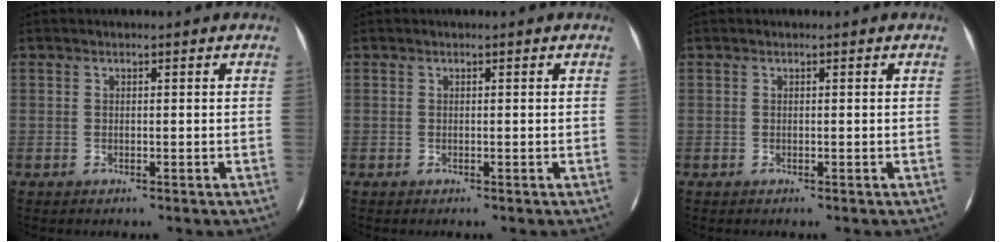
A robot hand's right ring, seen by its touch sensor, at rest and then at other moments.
{"total": 0.0}
{"total": 0.0}